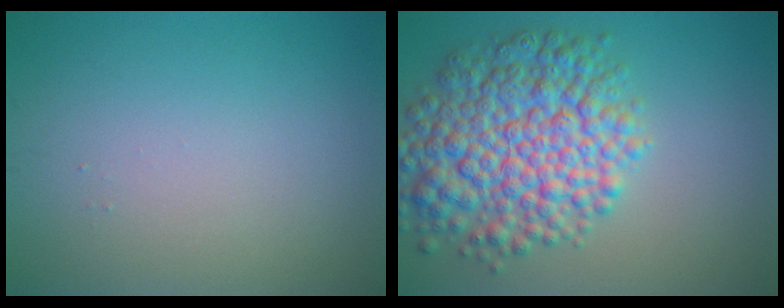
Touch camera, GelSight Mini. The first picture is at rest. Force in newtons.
{"total": 9.1, "press": 9.1, "slide": 0.3}